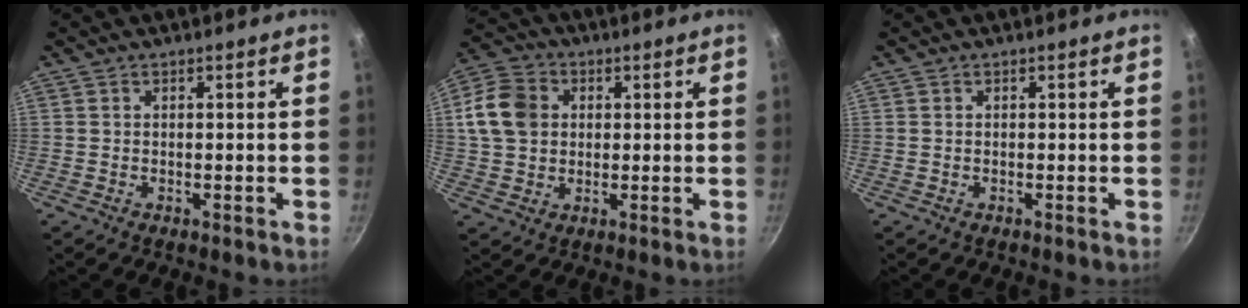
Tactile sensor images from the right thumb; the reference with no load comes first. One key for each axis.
{"total": 10.5, "fx": 1.8, "fy": 8.6, "fz": 5.7, "tx": -0.088, "ty": 0.008, "tz": 0.020}
{"total": 0.0}